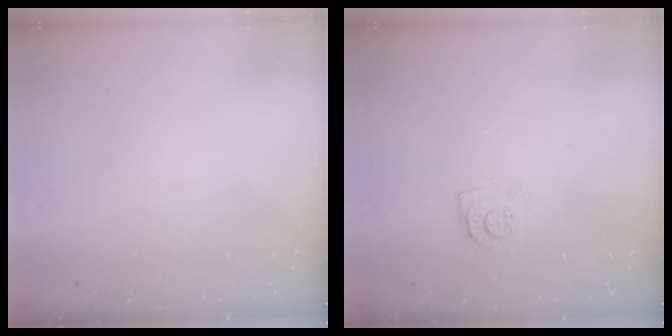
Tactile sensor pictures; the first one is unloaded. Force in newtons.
{"total": 6.8, "press": 6.7, "slide": 0.7}